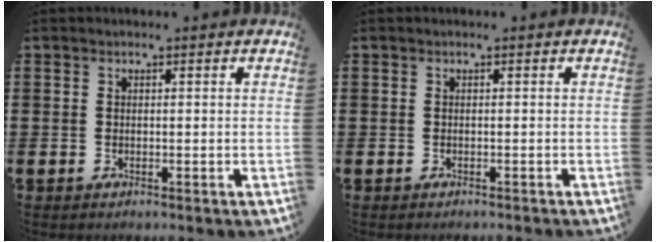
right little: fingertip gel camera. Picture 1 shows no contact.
{"total": 0.0}